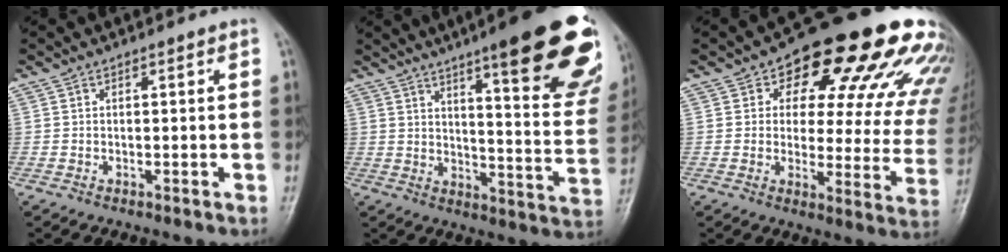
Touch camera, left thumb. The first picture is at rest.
{"total": 26.6, "force": [15.8, 5.6, 20.7], "torque": [-0.223, -0.062, 0.208]}
{"total": 24.4, "force": [13.0, 11.3, 17.3], "torque": [-0.182, -0.022, 0.157]}